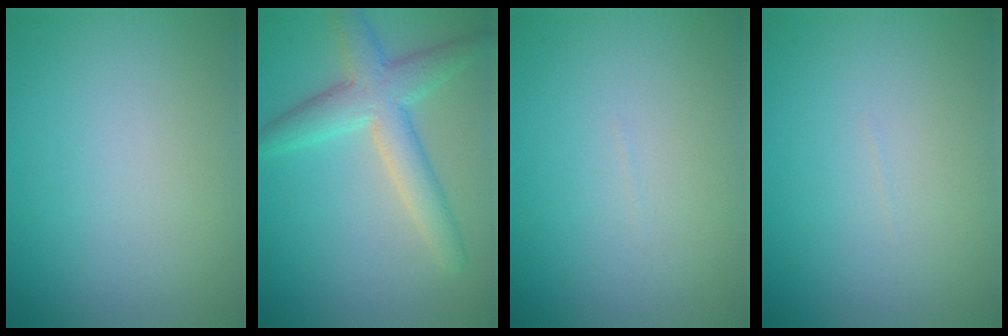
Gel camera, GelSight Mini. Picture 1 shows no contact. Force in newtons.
{"total": 5.2, "press": 5.2, "slide": 0.2}
{"total": 0.0}
{"total": 0.0}